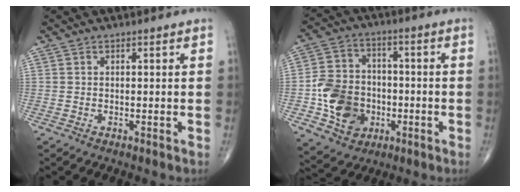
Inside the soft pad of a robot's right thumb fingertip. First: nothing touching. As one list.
[{"total": 13.5, "force": [-3.3, 11.0, 7.2], "torque": [-0.092, 0.019, -0.057]}]